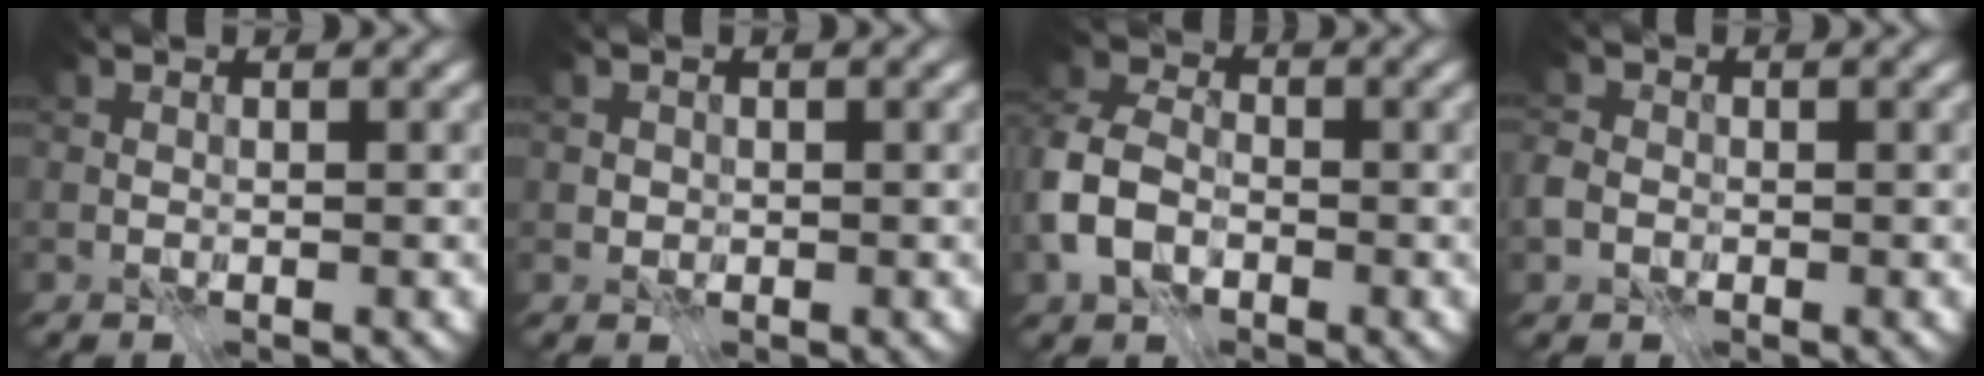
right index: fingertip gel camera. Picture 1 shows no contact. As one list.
[{"total": 0.8, "force": [0.0, 0.8, 0.0], "torque": [0.000, -0.002, 0.000]}, {"total": 6.5, "force": [-2.5, 4.6, 3.8], "torque": [-0.092, 0.004, -0.069]}, {"total": 2.6, "force": [-0.8, 2.2, 1.1], "torque": [-0.029, 0.003, -0.023]}]